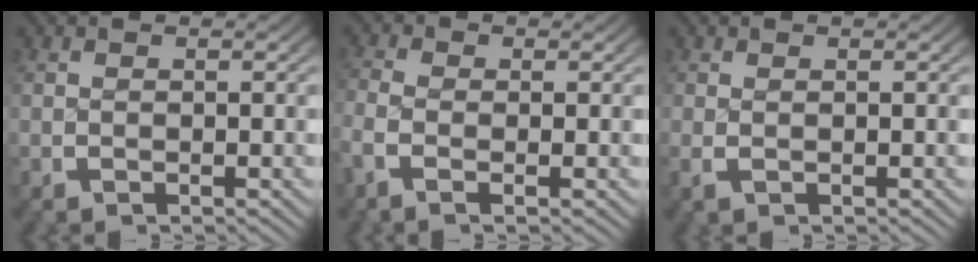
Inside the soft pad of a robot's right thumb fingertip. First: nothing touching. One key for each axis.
{"total": 2.3, "fx": -0.7, "fy": 1.1, "fz": 1.9, "tx": -0.058, "ty": -0.003, "tz": -0.015}
{"total": 0.5, "fx": 0.1, "fy": 0.2, "fz": 0.4, "tx": -0.013, "ty": -0.004, "tz": 0.005}